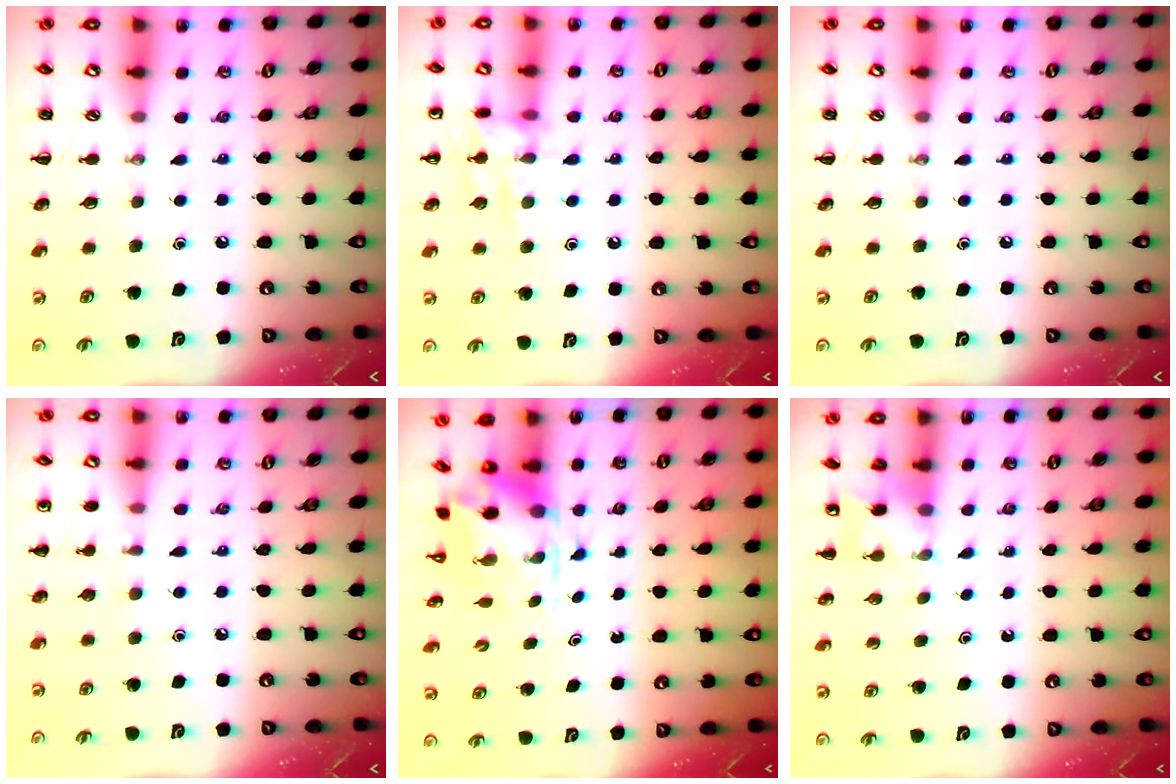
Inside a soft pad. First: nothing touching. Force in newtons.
{"total": 10.7, "press": 10.7, "slide": 0.3}
{"total": 0.0}
{"total": 5.0, "press": 4.7, "slide": 1.5}
{"total": 3.8, "press": 3.7, "slide": 0.9}
{"total": 4.8, "press": 4.7, "slide": 1.3}